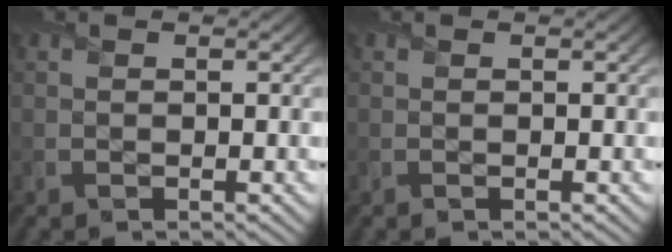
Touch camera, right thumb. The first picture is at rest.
{"total": 0.0}